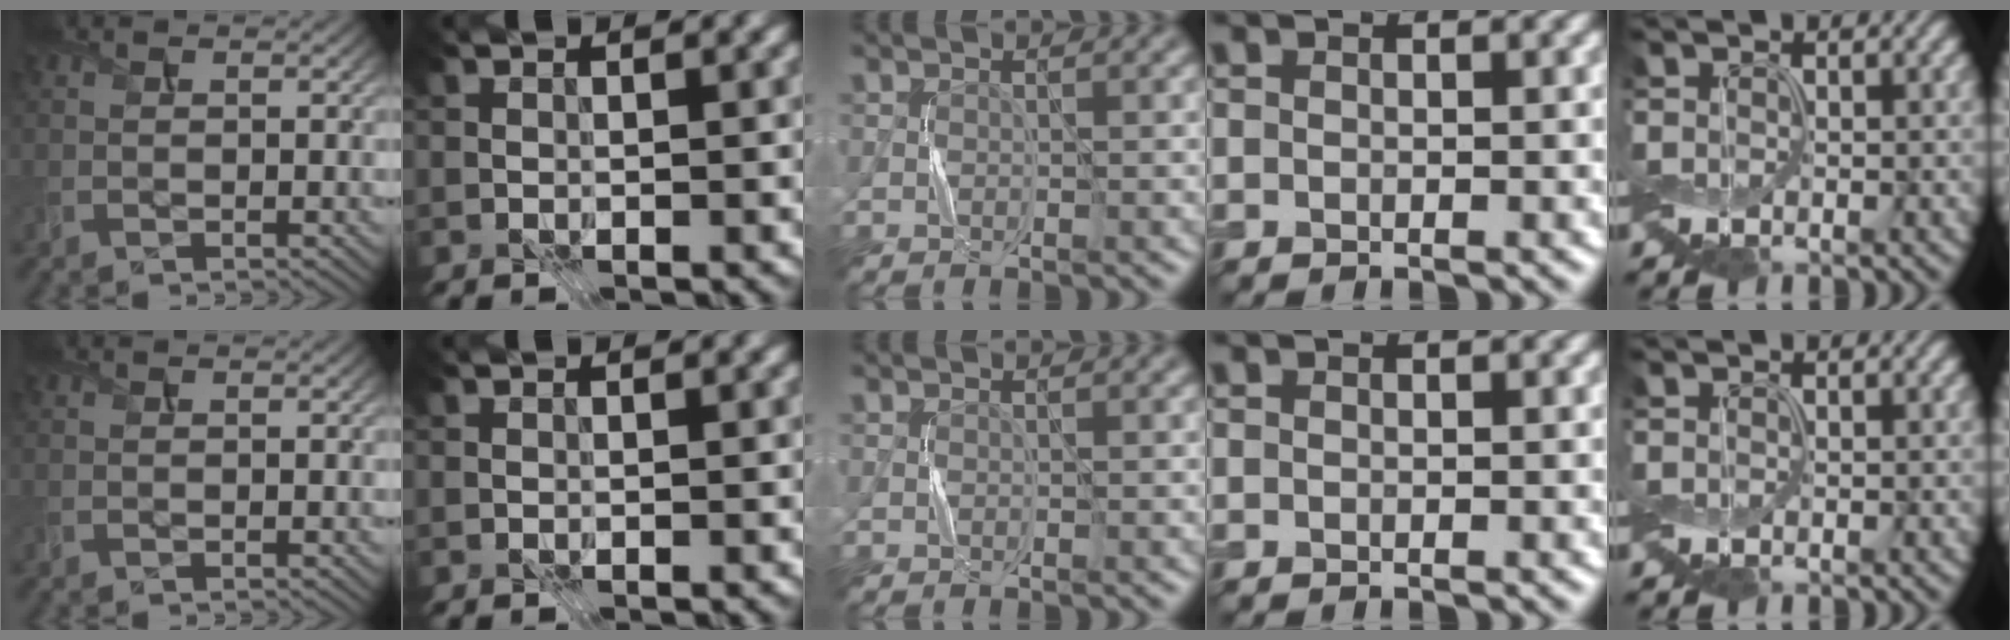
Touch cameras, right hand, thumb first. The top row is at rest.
{}